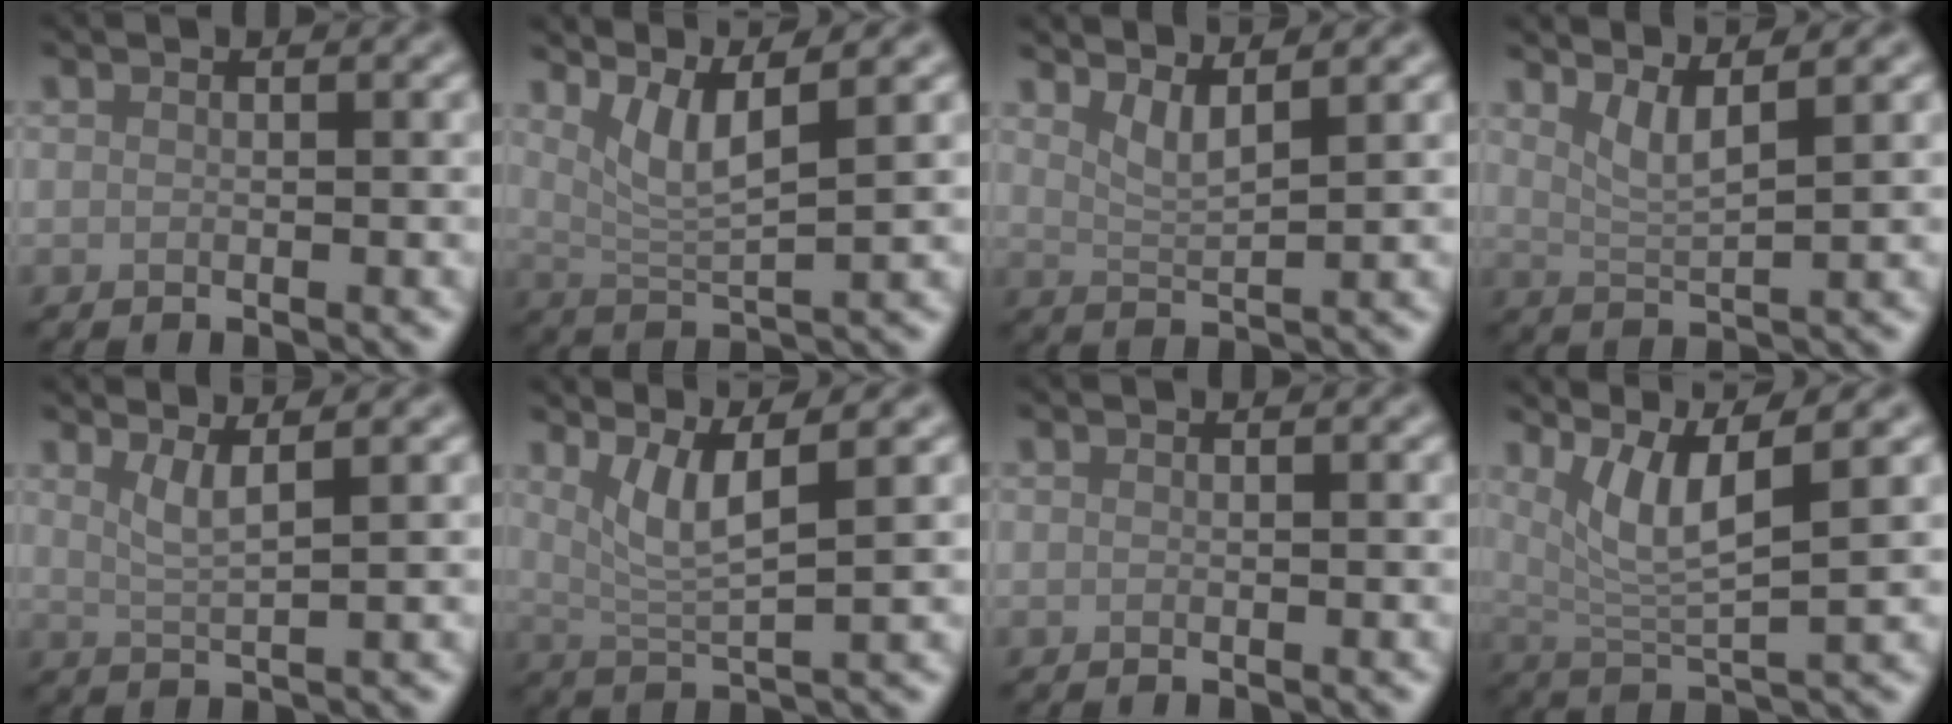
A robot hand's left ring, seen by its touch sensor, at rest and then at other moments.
{"total": 4.5, "force": [2.6, 0.7, 3.5], "torque": [-0.065, -0.002, 0.054]}
{"total": 2.7, "force": [1.9, 0.5, 1.8], "torque": [-0.026, -0.007, 0.039]}
{"total": 3.1, "force": [2.1, 0.5, 2.2], "torque": [-0.033, -0.004, 0.044]}
{"total": 2.6, "force": [1.5, 0.5, 2.1], "torque": [-0.030, -0.003, 0.029]}
{"total": 4.4, "force": [2.1, 0.9, 3.8], "torque": [-0.068, -0.004, 0.044]}
{"total": 0.0}
{"total": 5.8, "force": [2.7, 1.2, 5.0], "torque": [-0.093, -0.003, 0.056]}